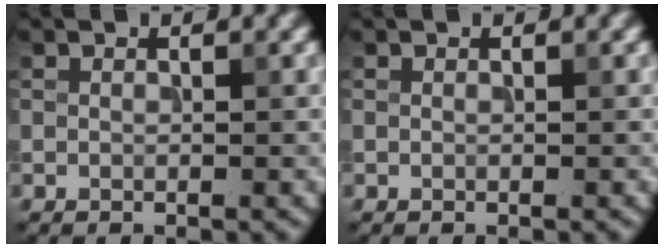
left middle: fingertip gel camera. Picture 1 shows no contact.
{"total": 0.0}